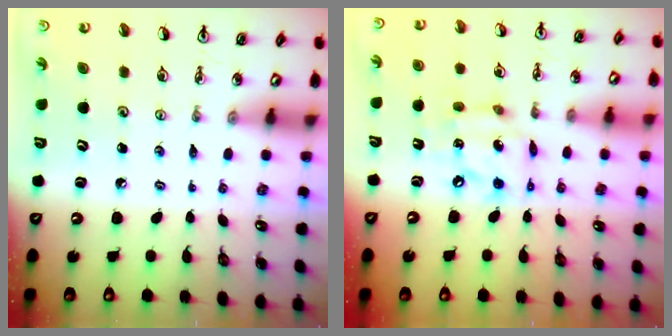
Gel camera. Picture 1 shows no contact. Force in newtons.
{"total": 10.3, "press": 10.2, "slide": 1.2}